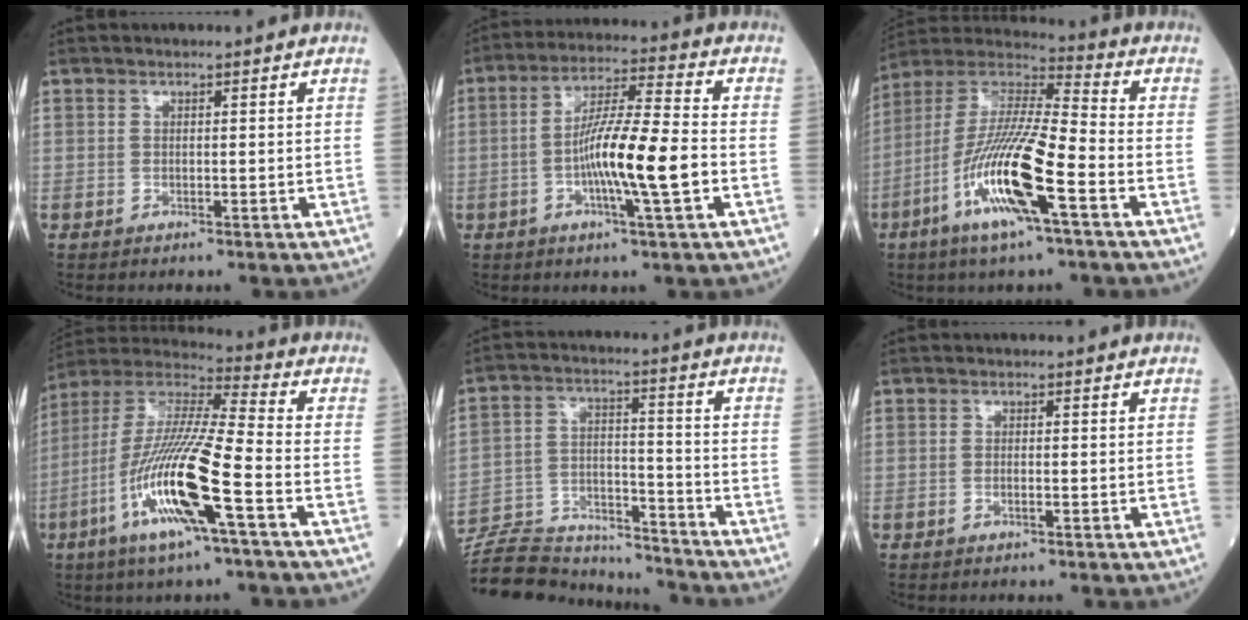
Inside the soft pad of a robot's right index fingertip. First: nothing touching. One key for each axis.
{"total": 11.4, "fx": -2.7, "fy": 0.2, "fz": 11.1, "tx": -0.201, "ty": 0.001, "tz": -0.056}
{"total": 17.0, "fx": -6.8, "fy": 1.6, "fz": 15.5, "tx": -0.315, "ty": -0.016, "tz": -0.135}
{"total": 17.8, "fx": -6.6, "fy": 1.0, "fz": 16.5, "tx": -0.342, "ty": -0.018, "tz": -0.132}
{"total": 17.0, "fx": -16.4, "fy": 3.1, "fz": 3.4, "tx": -0.070, "ty": 0.021, "tz": -0.260}
{"total": 0.7, "fx": -0.3, "fy": 0.1, "fz": 0.6, "tx": -0.010, "ty": 0.001, "tz": -0.006}